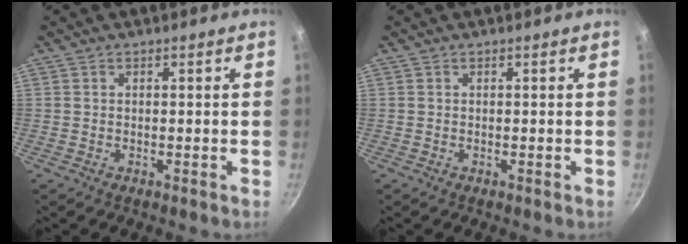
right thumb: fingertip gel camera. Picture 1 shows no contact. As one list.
[{"total": 0.0}]